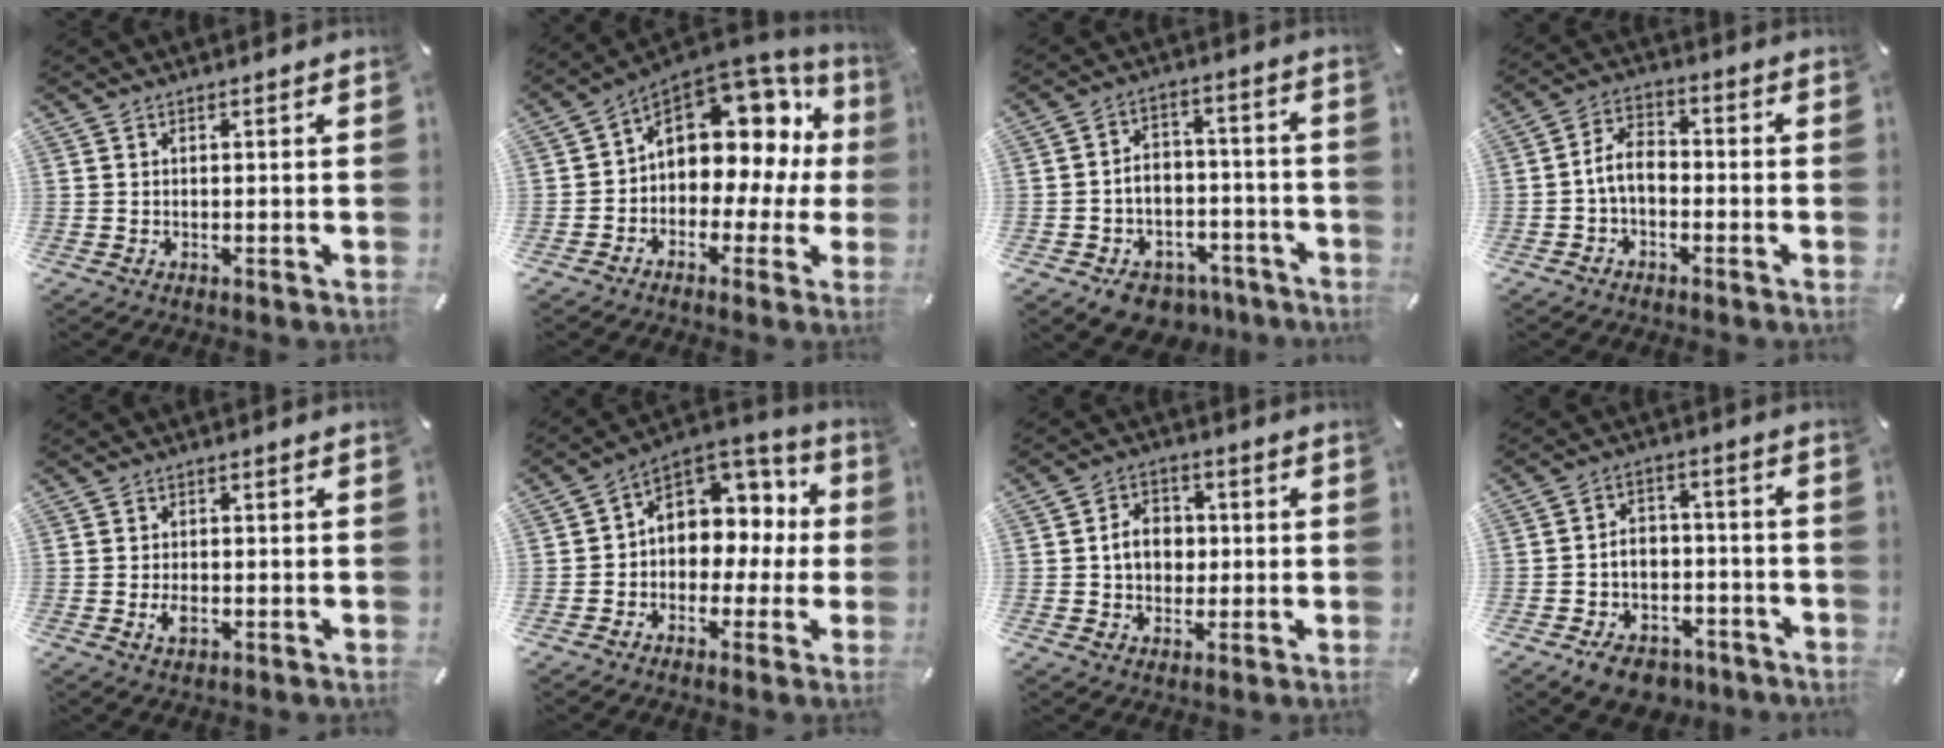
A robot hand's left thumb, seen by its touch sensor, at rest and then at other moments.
{"total": 12.4, "force": [4.8, 8.9, 7.2], "torque": [-0.103, -0.048, 0.082]}
{"total": 8.4, "force": [-4.5, 6.9, 1.6], "torque": [-0.013, 0.039, -0.072]}
{"total": 6.8, "force": [-1.9, 4.5, 4.7], "torque": [-0.101, 0.017, -0.037]}
{"total": 2.8, "force": [-0.9, 1.7, 2.0], "torque": [-0.043, 0.001, -0.017]}
{"total": 8.7, "force": [2.1, 7.7, 3.5], "torque": [-0.062, -0.024, 0.045]}
{"total": 7.6, "force": [0.0, 6.3, 4.2], "torque": [-0.069, 0.008, -0.003]}
{"total": 9.1, "force": [-5.7, 6.5, 2.9], "torque": [-0.041, 0.056, -0.096]}